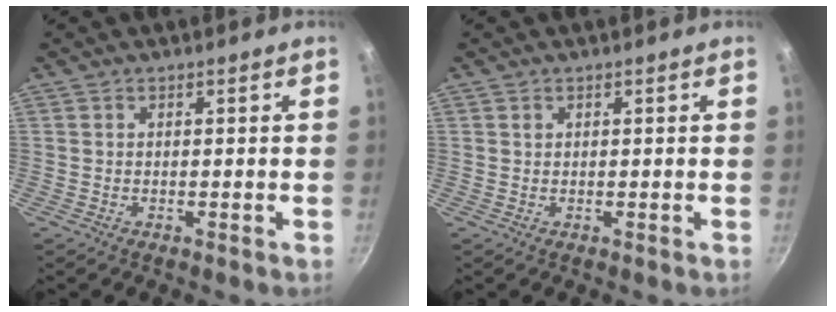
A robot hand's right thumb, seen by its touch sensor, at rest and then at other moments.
{"total": 0.6, "force": [0.3, 0.5, 0.2], "torque": [-0.002, 0.001, 0.005]}